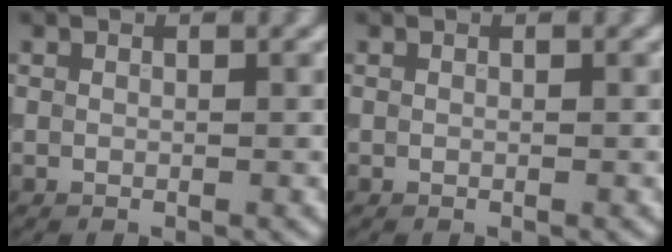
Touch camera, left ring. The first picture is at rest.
{"total": 0.0}